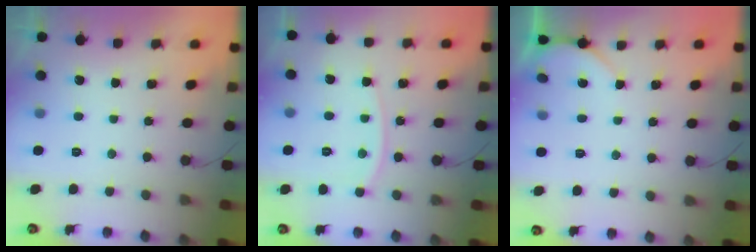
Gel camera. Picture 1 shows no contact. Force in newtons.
{"total": 6.8, "press": 6.8, "slide": 0.9}
{"total": 1.8, "press": 1.8, "slide": 0.2}